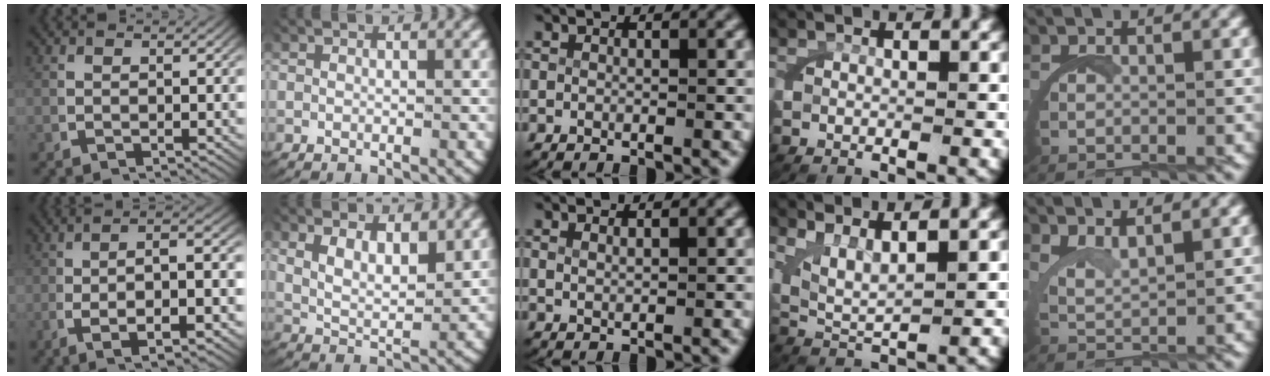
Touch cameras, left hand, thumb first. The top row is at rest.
{"thumb": {"total": 7.4, "force": [-1.1, 2.5, 6.9], "torque": [-0.124, -0.006, -0.008]}, "index": {"total": 4.8, "force": [2.0, 3.1, 3.1], "torque": [-0.059, -0.012, 0.031]}, "middle": {"total": 0.7, "force": [0.6, -0.2, 0.3], "torque": [-0.009, -0.007, 0.020]}, "ring": {"total": 5.0, "force": [1.8, 3.3, 3.2], "torque": [-0.076, -0.012, 0.029]}, "little": {"total": 2.7, "force": [2.5, 0.0, 1.0], "torque": [-0.032, -0.005, 0.046]}}